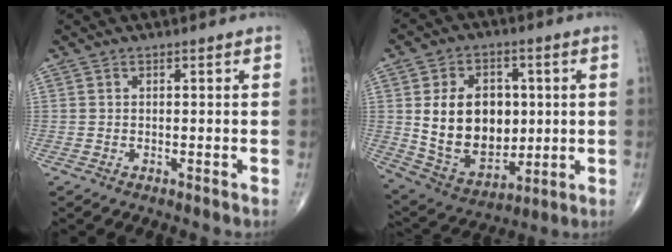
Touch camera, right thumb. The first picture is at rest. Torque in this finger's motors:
{"motor_torque": [0.79, 0.83, 0.14, -0.01, 0.15]}